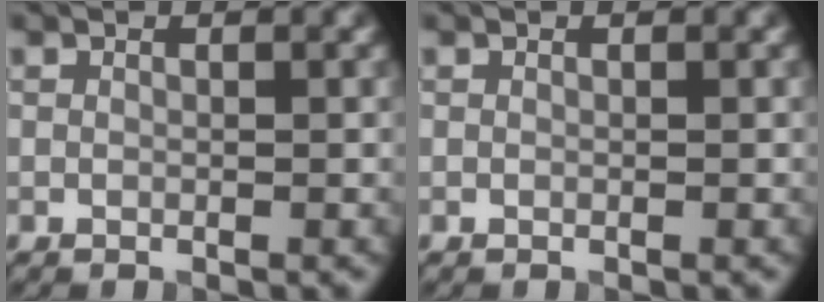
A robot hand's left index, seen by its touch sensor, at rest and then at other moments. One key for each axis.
{"total": 0.0}